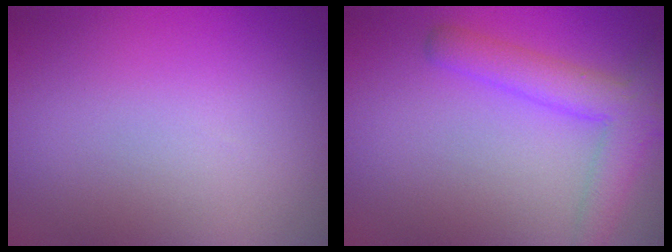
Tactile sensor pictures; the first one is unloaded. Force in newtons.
{"total": 4.4, "press": 4.4, "slide": 0.2}